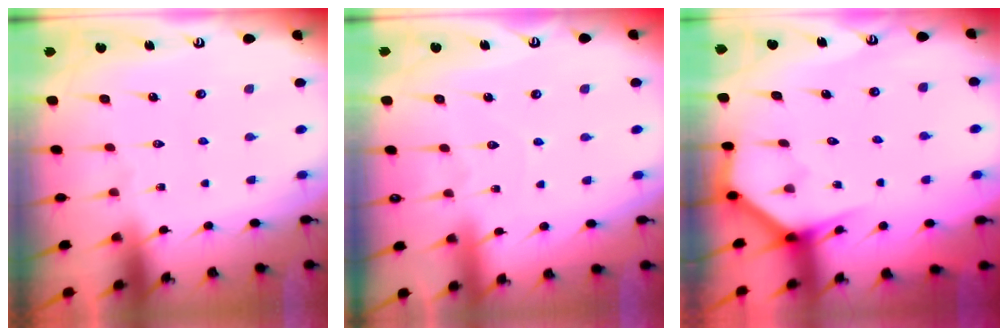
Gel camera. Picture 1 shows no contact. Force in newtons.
{"total": 3.7, "press": 3.7, "slide": 0.4}
{"total": 3.8, "press": 3.8, "slide": 0.2}